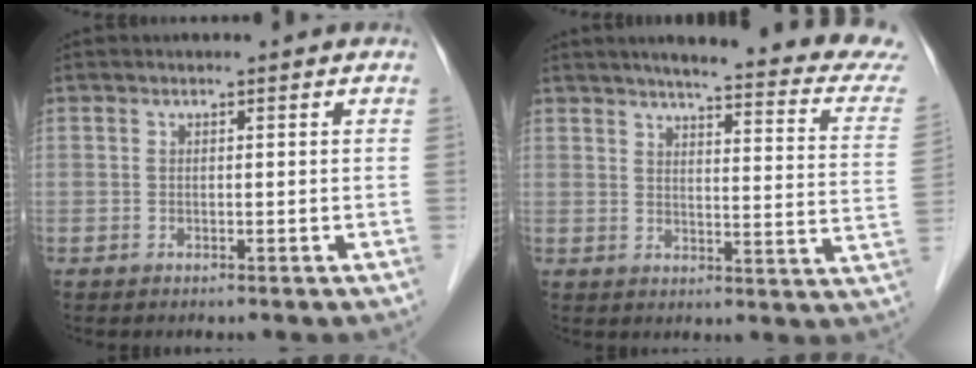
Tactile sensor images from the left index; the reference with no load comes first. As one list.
[{"total": 20.5, "force": [18.1, 0.7, 9.5], "torque": [-0.115, -0.054, 0.199]}]